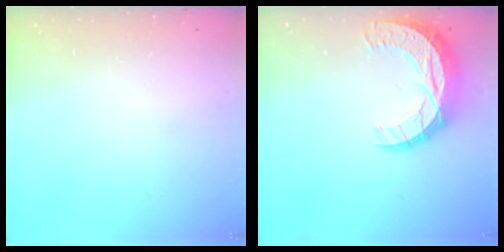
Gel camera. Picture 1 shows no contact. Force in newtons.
{"total": 13.7, "press": 13.7, "slide": 0.9}